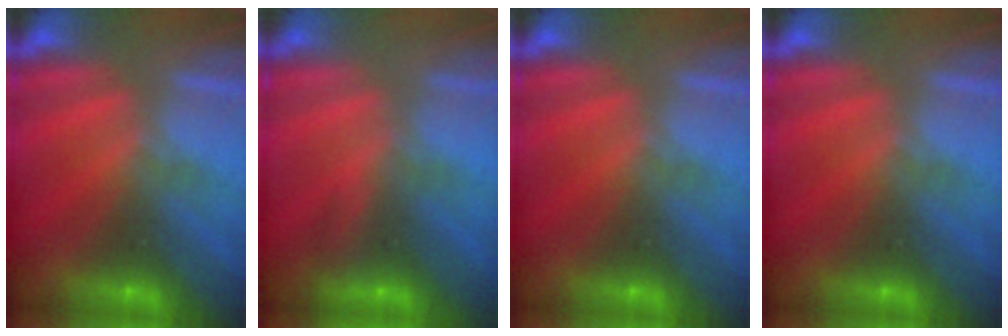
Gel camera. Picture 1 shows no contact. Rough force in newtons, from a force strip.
{"total": 3.0}
{"total": 0.0}
{"total": 0.0}